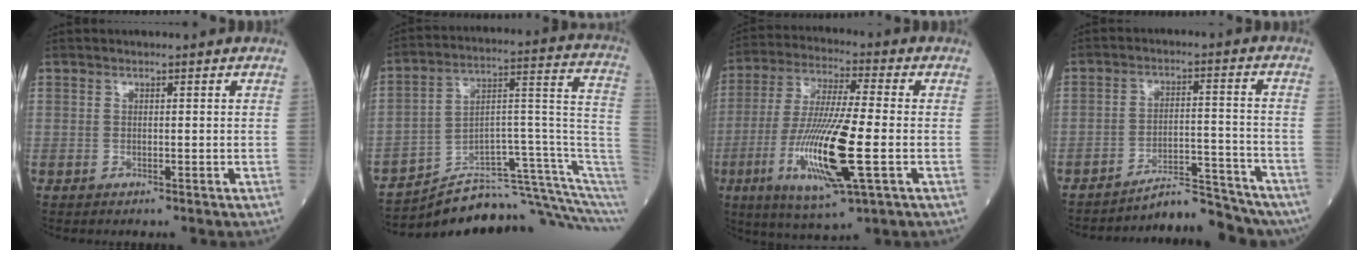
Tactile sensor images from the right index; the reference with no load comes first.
{"total": 16.7, "force": [-15.2, -0.7, 6.9], "torque": [-0.057, 0.090, -0.227]}
{"total": 16.1, "force": [-4.3, 1.5, 15.5], "torque": [-0.317, -0.023, -0.075]}
{"total": 9.5, "force": [-9.4, 0.6, 1.0], "torque": [-0.008, 0.035, -0.144]}